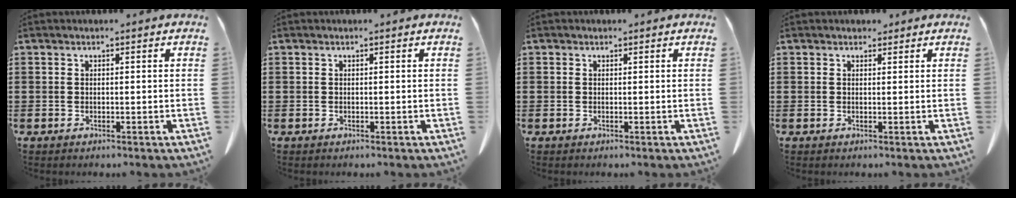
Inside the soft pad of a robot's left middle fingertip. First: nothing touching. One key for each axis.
{"total": 0.0}
{"total": 0.0}
{"total": 1.2, "fx": 1.0, "fy": 0.6, "fz": 0.2, "tx": 0.002, "ty": 0.000, "tz": 0.018}